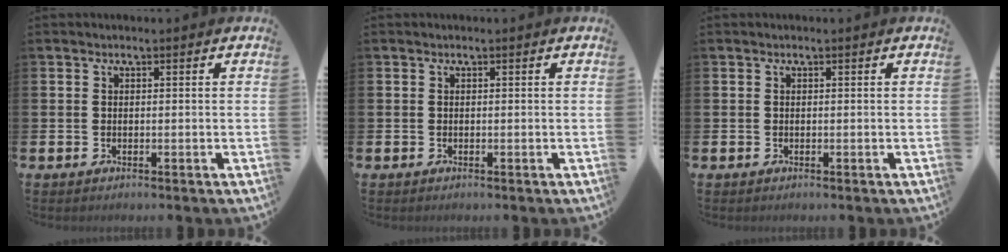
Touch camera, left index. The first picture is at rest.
{"total": 0.0}
{"total": 0.0}